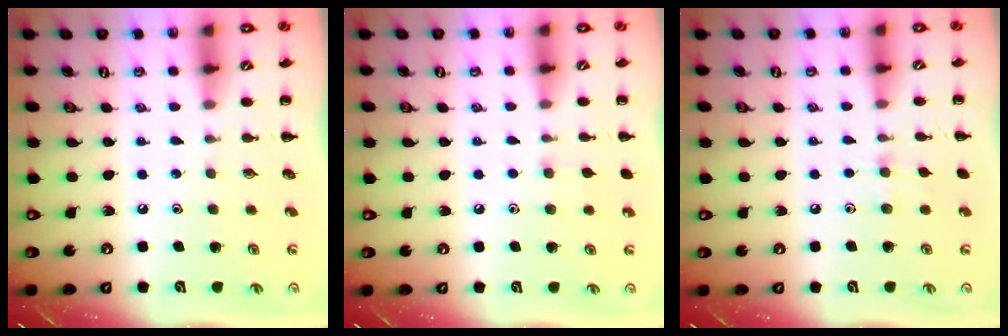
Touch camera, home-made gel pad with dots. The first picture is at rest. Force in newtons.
{"total": 4.3, "press": 3.9, "slide": 1.7}
{"total": 5.7, "press": 5.5, "slide": 1.7}